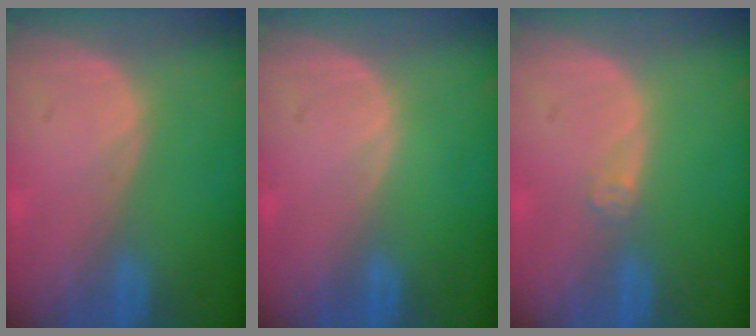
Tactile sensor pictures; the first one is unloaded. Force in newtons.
{"total": 0.0}
{"total": 1.5, "press": 1.2, "slide": 0.9}